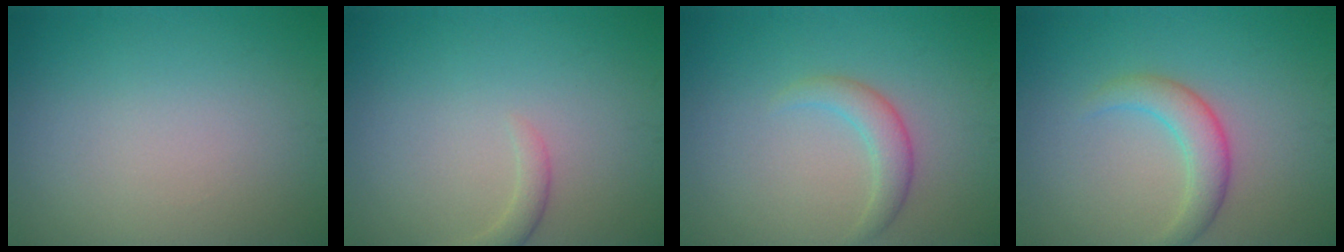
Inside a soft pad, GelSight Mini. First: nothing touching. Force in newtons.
{"total": 1.4, "press": 1.4, "slide": 0.1}
{"total": 2.2, "press": 2.2, "slide": 0.2}
{"total": 3.0, "press": 3.0, "slide": 0.1}